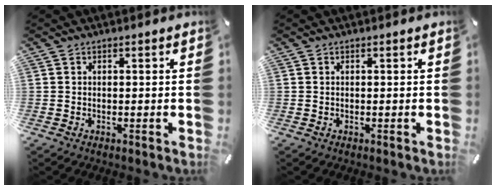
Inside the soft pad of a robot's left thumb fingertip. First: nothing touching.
{"total": 0.0}